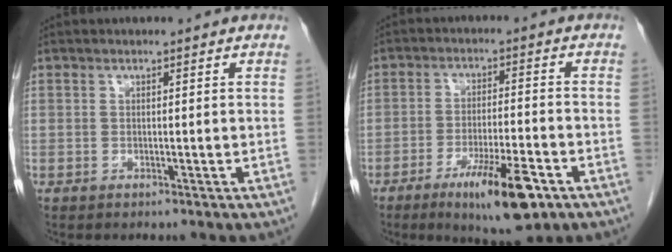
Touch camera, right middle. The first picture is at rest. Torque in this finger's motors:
{"motor_torque": [1.32, -0.81, 0.47, 0.14]}